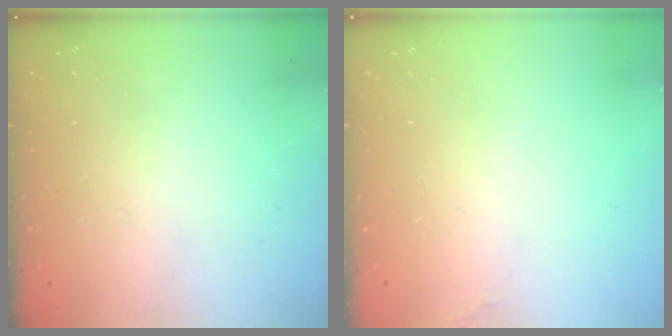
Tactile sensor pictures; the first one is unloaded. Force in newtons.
{"total": 7.0, "press": 4.6, "slide": 5.3}